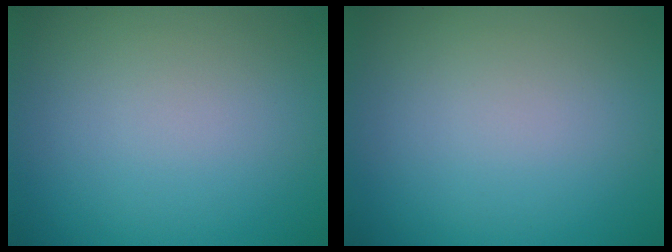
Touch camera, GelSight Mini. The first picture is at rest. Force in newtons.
{"total": 0.0}